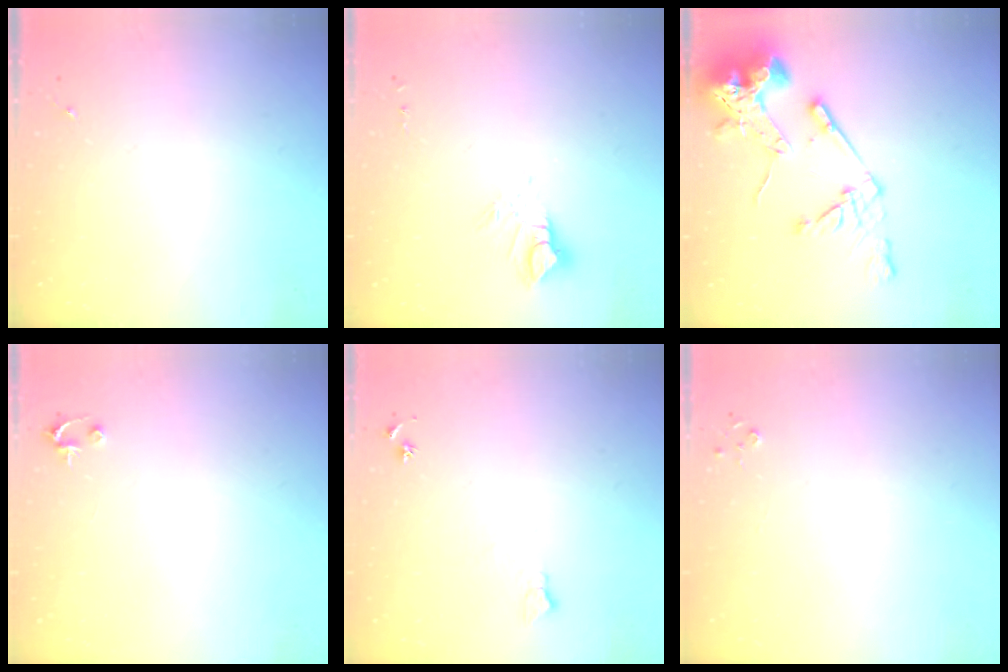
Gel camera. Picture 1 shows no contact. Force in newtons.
{"total": 8.6, "press": 8.6, "slide": 0.9}
{"total": 16.7, "press": 16.5, "slide": 2.1}
{"total": 2.5, "press": 2.5, "slide": 0.2}
{"total": 6.2, "press": 6.1, "slide": 0.8}
{"total": 2.8, "press": 2.8, "slide": 0.3}